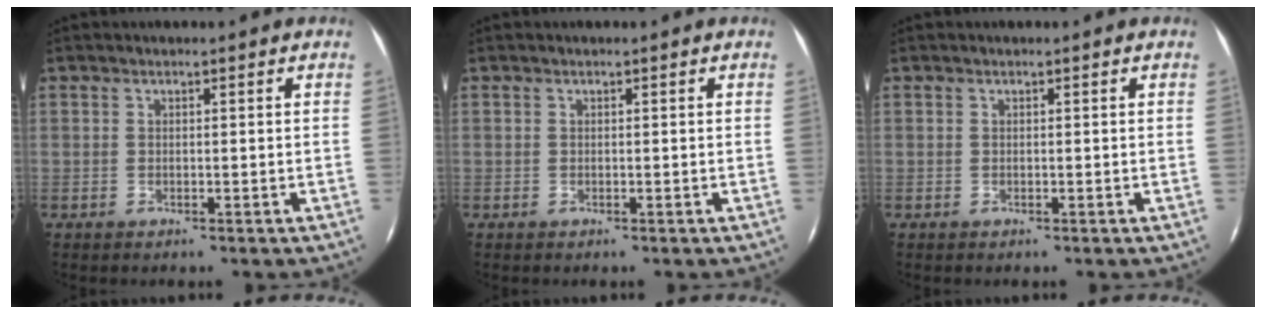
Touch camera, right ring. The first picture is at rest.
{"total": 0.0}
{"total": 0.0}